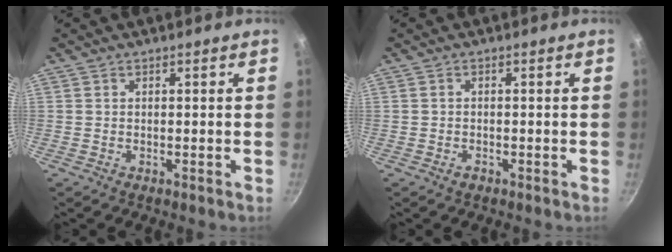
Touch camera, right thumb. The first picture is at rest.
{"total": 1.1, "force": [-0.7, 0.6, 0.5], "torque": [-0.013, 0.005, -0.013]}